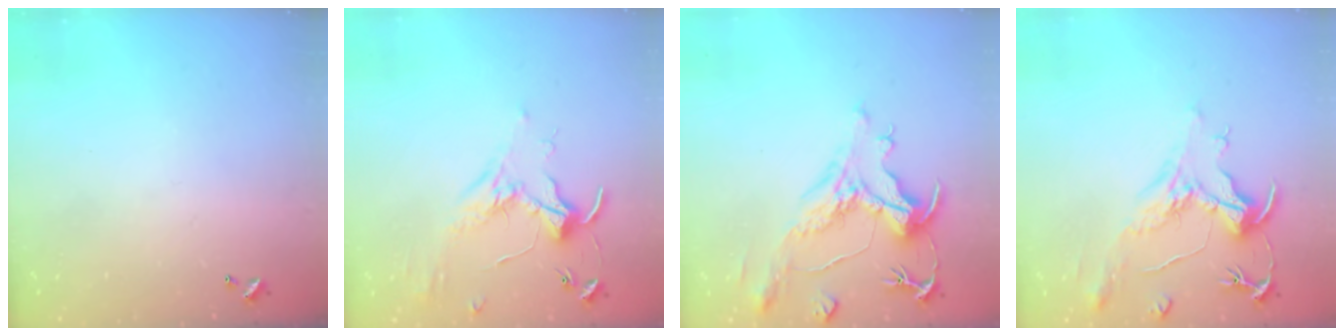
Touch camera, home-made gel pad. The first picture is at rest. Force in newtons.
{"total": 1.8, "press": 1.8, "slide": 0.4}
{"total": 1.9, "press": 0.9, "slide": 1.6}
{"total": 2.2, "press": 1.7, "slide": 1.4}